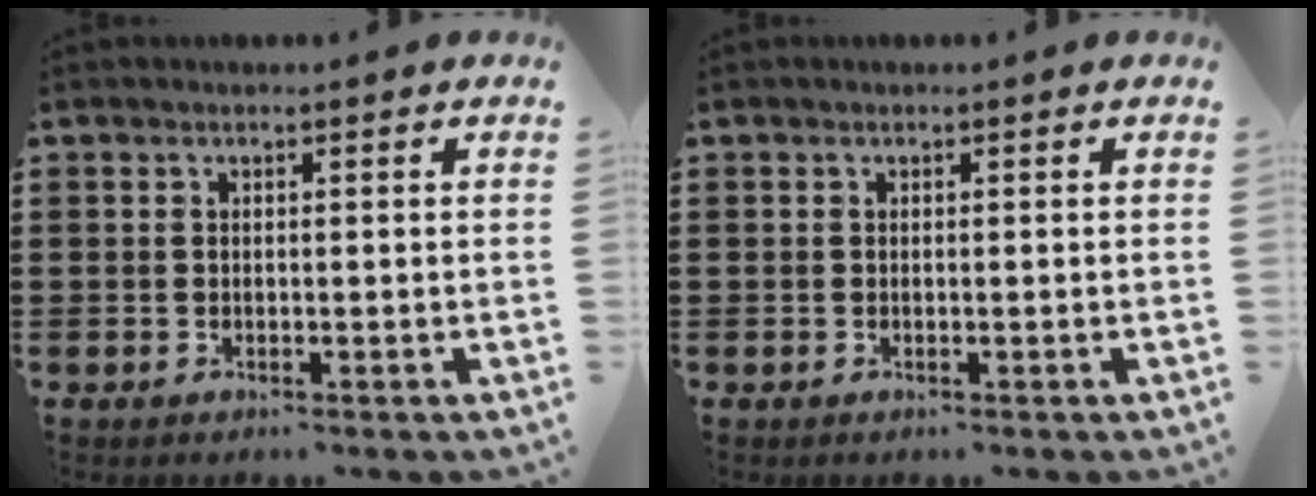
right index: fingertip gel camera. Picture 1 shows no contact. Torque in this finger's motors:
{"motor_torque": [0.03, -0.01, 0.00, 0.00]}